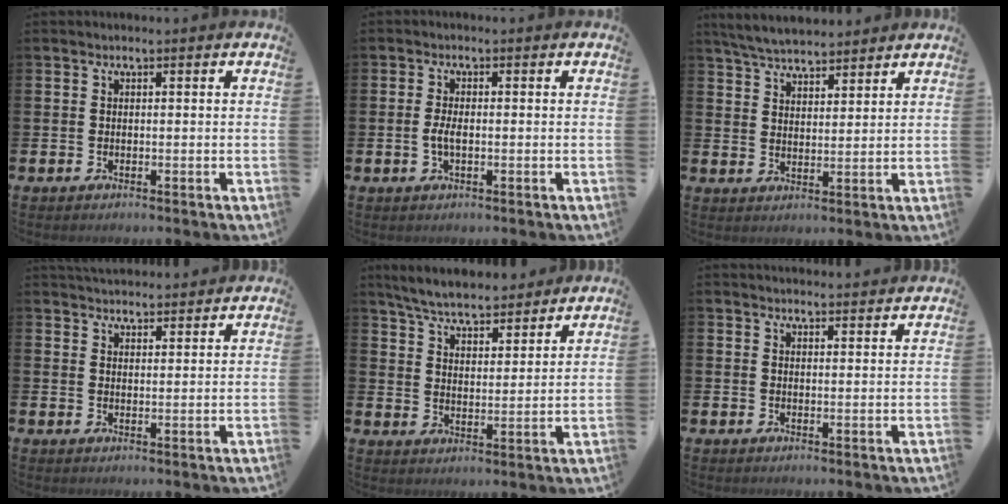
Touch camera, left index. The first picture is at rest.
{"total": 2.2, "force": [-0.4, 0.8, 2.0], "torque": [-0.035, -0.001, -0.007]}
{"total": 5.5, "force": [5.3, 1.0, 1.0], "torque": [-0.044, -0.017, 0.098]}
{"total": 3.3, "force": [3.3, 0.4, 0.1], "torque": [-0.007, -0.018, 0.061]}
{"total": 6.4, "force": [6.1, 1.1, 1.3], "torque": [-0.057, -0.033, 0.109]}
{"total": 2.2, "force": [2.2, 0.1, -0.1], "torque": [0.006, -0.017, 0.037]}